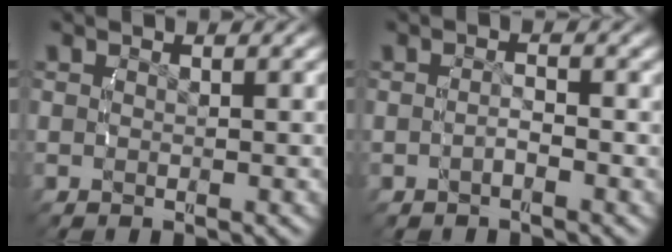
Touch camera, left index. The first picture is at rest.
{"total": 1.0, "force": [-0.7, 0.1, 0.7], "torque": [-0.014, -0.002, -0.011]}